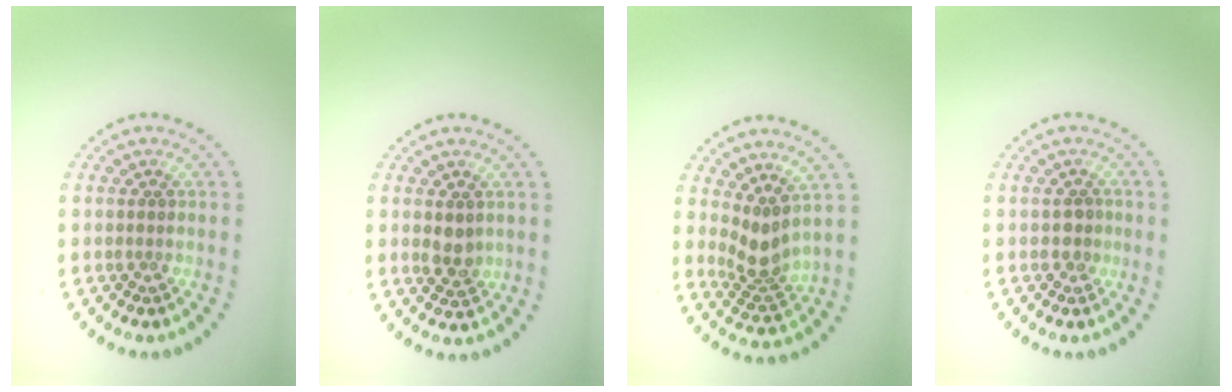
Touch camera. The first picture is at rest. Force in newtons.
{"total": 1.9, "press": 1.9, "slide": 0.4}
{"total": 2.8, "press": 2.0, "slide": 1.9}
{"total": 1.2, "press": 1.1, "slide": 0.5}